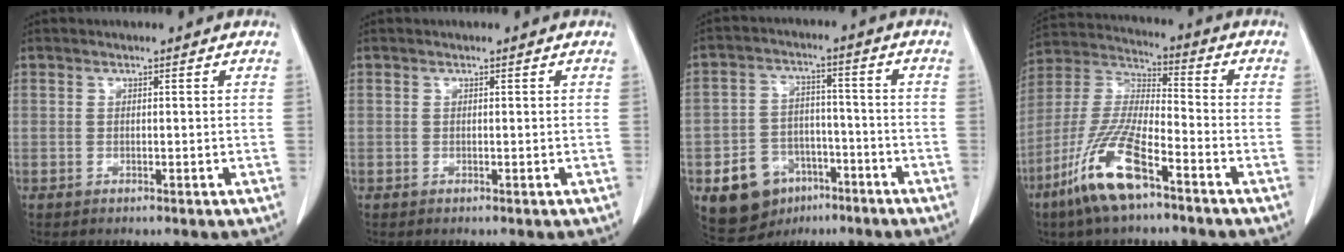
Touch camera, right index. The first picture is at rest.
{"total": 0.0}
{"total": 10.1, "force": [-5.1, 7.7, 4.0], "torque": [-0.078, 0.020, -0.071]}
{"total": 13.8, "force": [-8.0, 2.8, 10.9], "torque": [-0.235, -0.021, -0.153]}